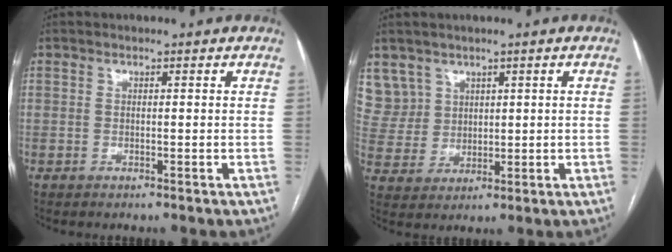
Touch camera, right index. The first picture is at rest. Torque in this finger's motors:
{"motor_torque": [-0.30, 0.31, 0.02, 0.01]}